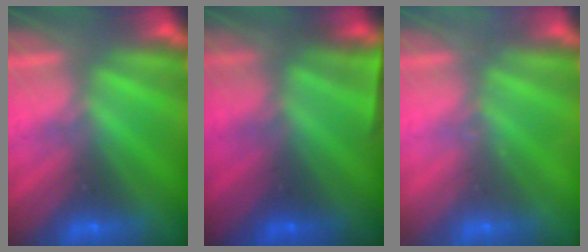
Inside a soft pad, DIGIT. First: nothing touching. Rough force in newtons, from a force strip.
{"total": 4.7}
{"total": 2.1}